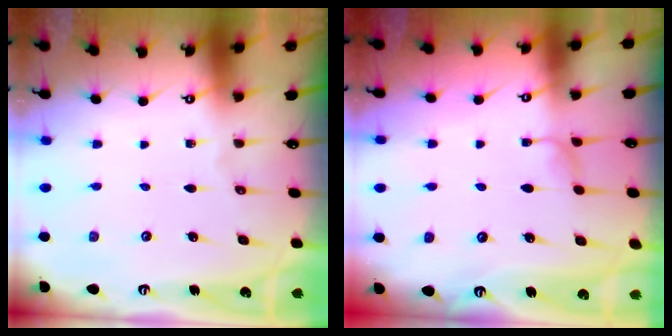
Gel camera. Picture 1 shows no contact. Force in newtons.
{"total": 0.9, "press": 0.3, "slide": 0.8}